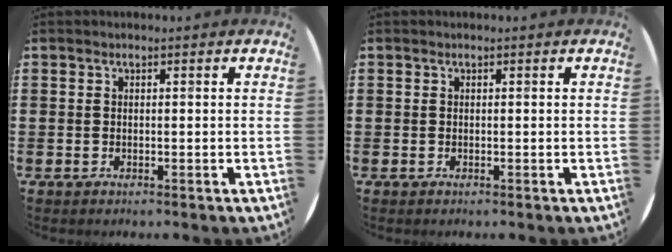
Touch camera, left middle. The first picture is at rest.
{"total": 0.0}